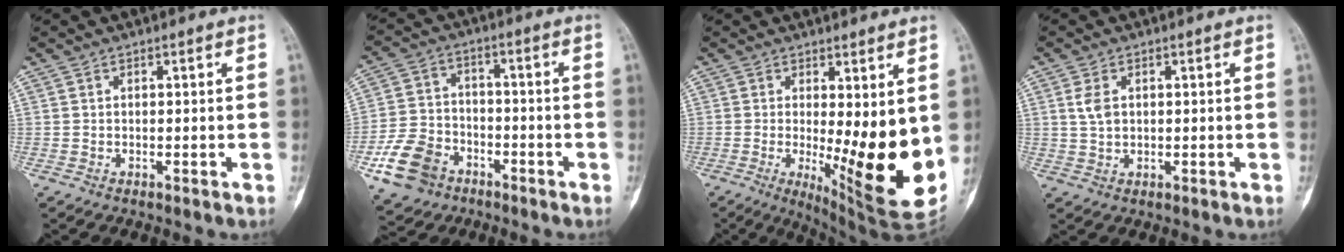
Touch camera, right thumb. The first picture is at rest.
{"total": 11.6, "force": [-5.7, 8.6, 5.4], "torque": [-0.092, 0.028, -0.103]}
{"total": 15.6, "force": [-0.8, 4.4, 14.9], "torque": [-0.198, -0.037, 0.009]}
{"total": 3.4, "force": [0.9, 2.2, 2.5], "torque": [-0.048, 0.000, 0.021]}